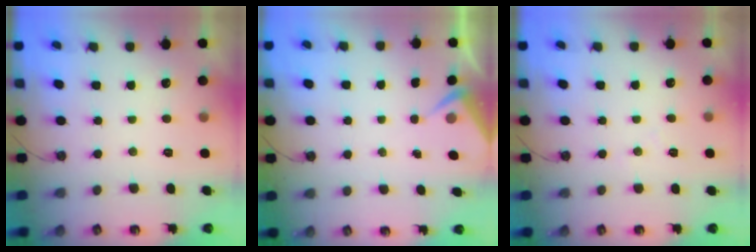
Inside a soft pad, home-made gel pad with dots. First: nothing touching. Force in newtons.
{"total": 3.6, "press": 3.5, "slide": 0.5}
{"total": 4.6, "press": 4.5, "slide": 0.8}